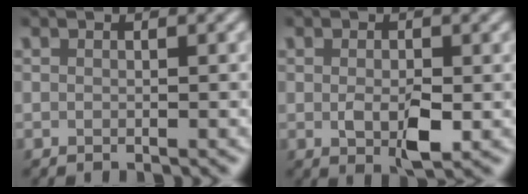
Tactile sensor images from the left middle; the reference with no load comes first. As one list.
[{"total": 3.2, "force": [-0.4, 1.6, 2.7], "torque": [-0.051, -0.006, -0.005]}]